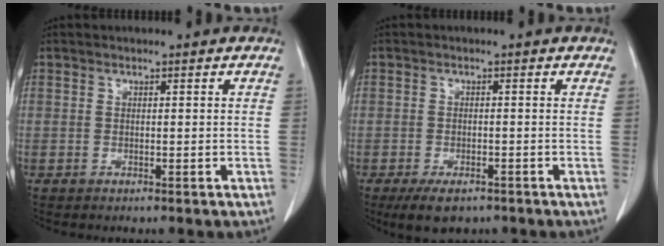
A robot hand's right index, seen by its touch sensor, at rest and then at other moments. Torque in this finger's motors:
{"motor_torque": [-0.13, -0.06, -0.26, -0.14]}